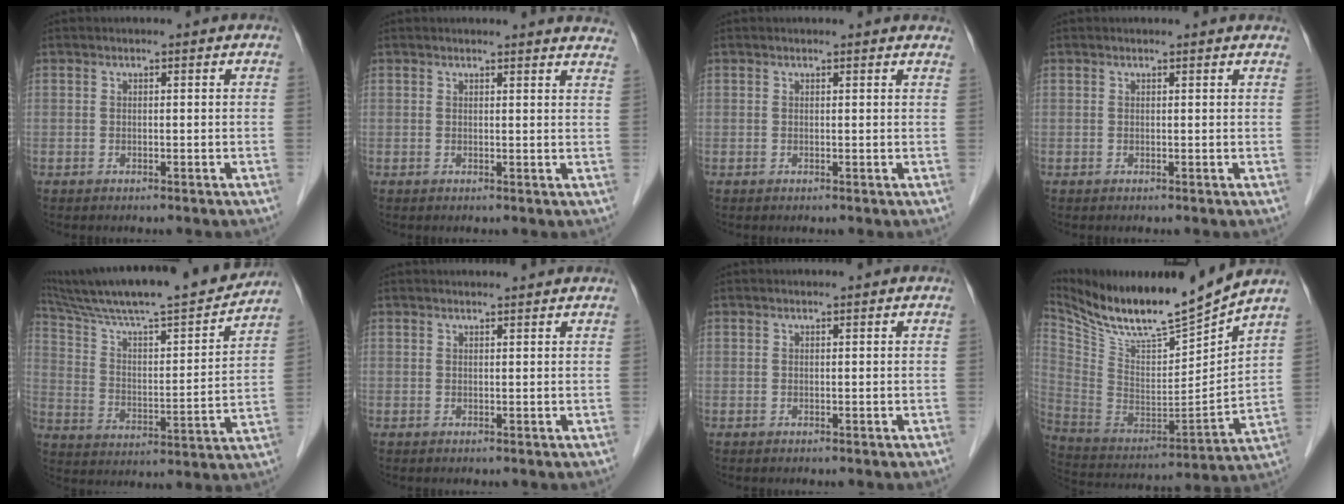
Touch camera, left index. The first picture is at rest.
{"total": 9.9, "force": [9.7, 0.4, 1.9], "torque": [-0.001, -0.033, 0.077]}
{"total": 3.5, "force": [3.3, 0.4, 0.8], "torque": [-0.014, 0.004, 0.023]}
{"total": 2.5, "force": [2.4, 0.2, 0.6], "torque": [-0.014, 0.007, 0.018]}
{"total": 23.7, "force": [20.4, 1.9, 11.9], "torque": [-0.202, 0.005, 0.314]}
{"total": 3.3, "force": [3.2, -0.2, 0.8], "torque": [-0.011, 0.016, 0.038]}
{"total": 0.0}
{"total": 17.4, "force": [15.8, -0.3, 7.5], "torque": [-0.153, -0.028, 0.288]}